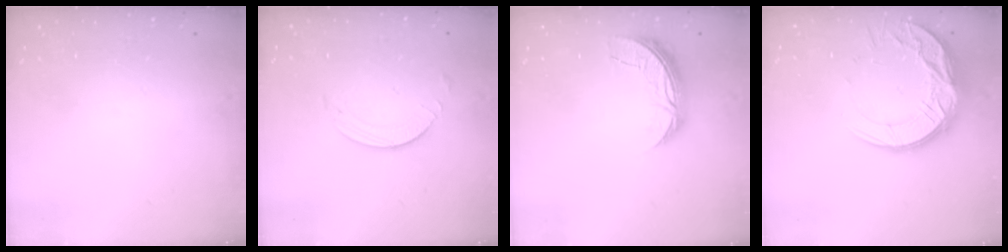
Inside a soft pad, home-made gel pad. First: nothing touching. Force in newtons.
{"total": 1.9, "press": 1.9, "slide": 0.2}
{"total": 7.1, "press": 7.1, "slide": 0.6}
{"total": 14.6, "press": 14.6, "slide": 1.1}